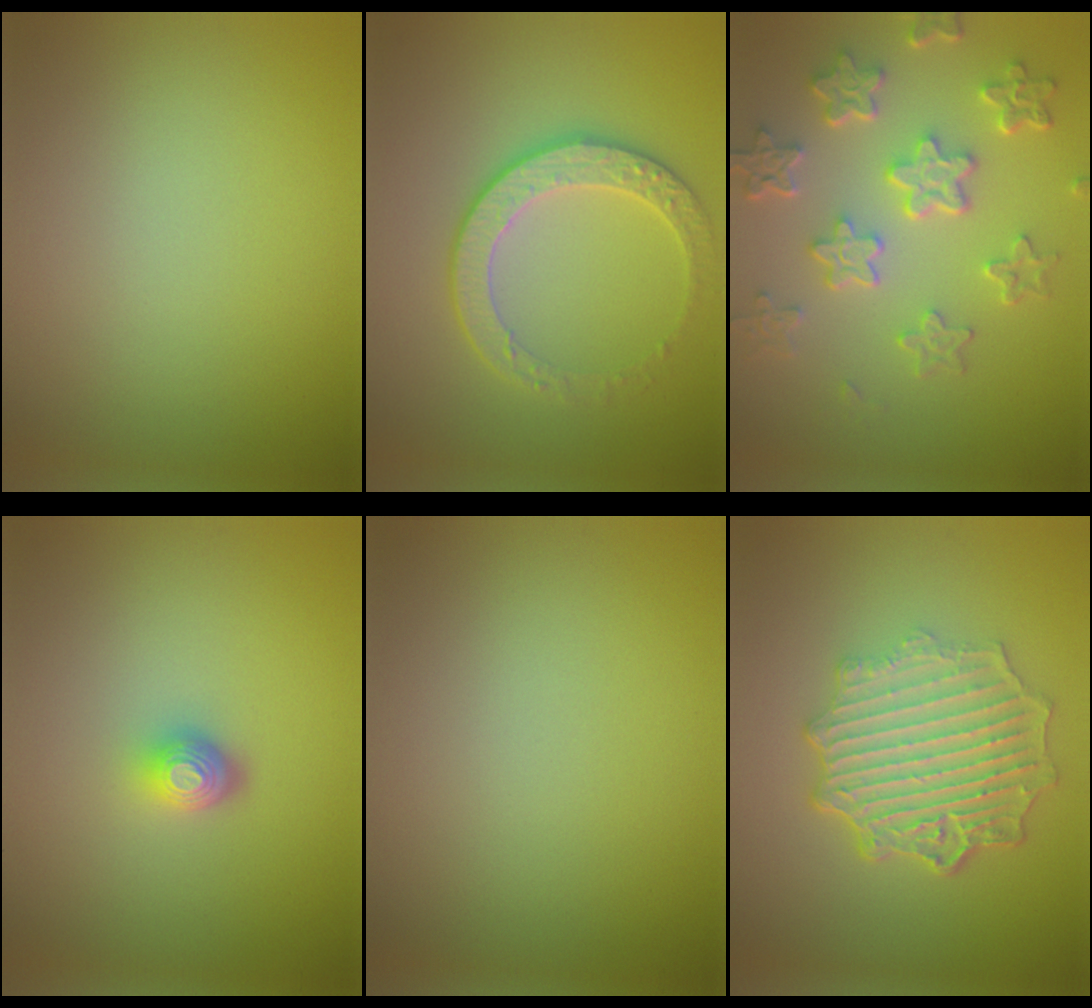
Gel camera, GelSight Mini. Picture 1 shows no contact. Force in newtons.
{"total": 3.8, "press": 3.4, "slide": 1.7}
{"total": 6.2, "press": 4.6, "slide": 4.2}
{"total": 2.3, "press": 1.5, "slide": 1.7}
{"total": 0.0}
{"total": 6.9, "press": 5.3, "slide": 4.4}